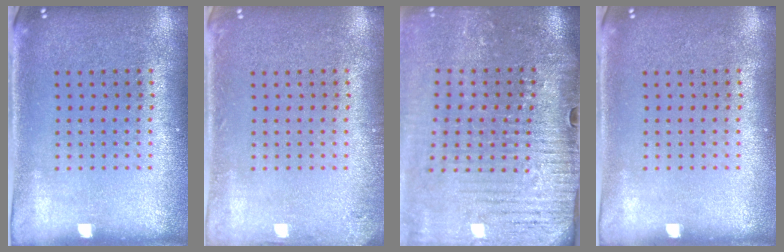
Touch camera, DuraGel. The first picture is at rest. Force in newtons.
{"total": 1.1, "press": 1.1, "slide": 0.1}
{"total": 4.3, "press": 3.7, "slide": 2.2}
{"total": 0.0}